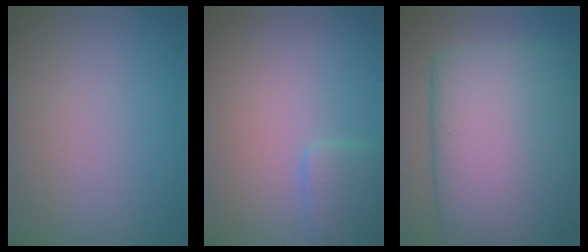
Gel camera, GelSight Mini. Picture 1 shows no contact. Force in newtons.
{"total": 2.6, "press": 2.6, "slide": 0.1}
{"total": 17.4, "press": 17.4, "slide": 0.8}